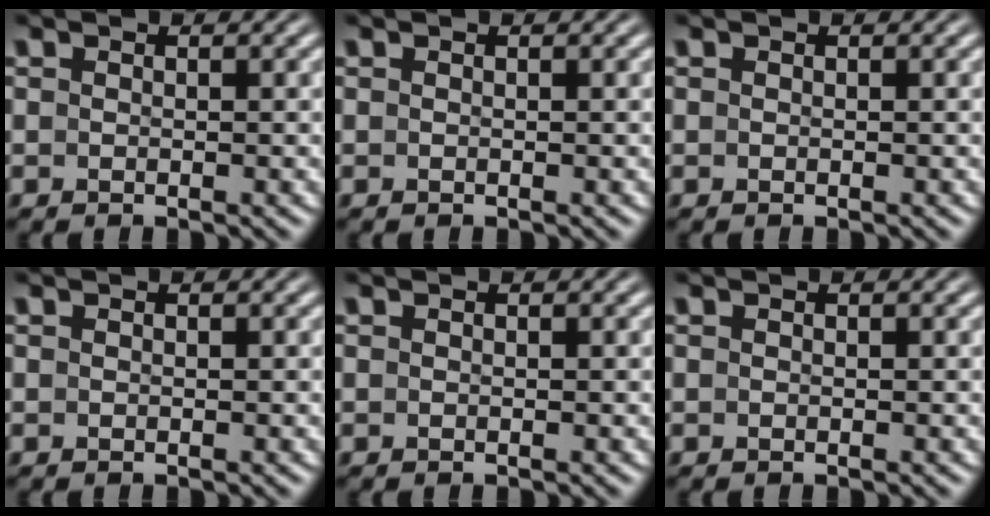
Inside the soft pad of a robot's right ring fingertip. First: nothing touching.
{"total": 0.0}
{"total": 0.0}
{"total": 0.0}
{"total": 0.0}
{"total": 0.0}